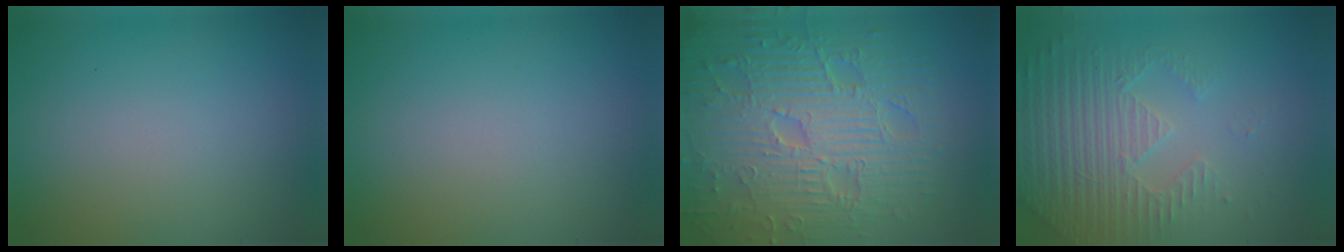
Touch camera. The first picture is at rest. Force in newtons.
{"total": 0.0}
{"total": 11.1, "press": 7.3, "slide": 8.4}
{"total": 5.0, "press": 3.7, "slide": 3.4}